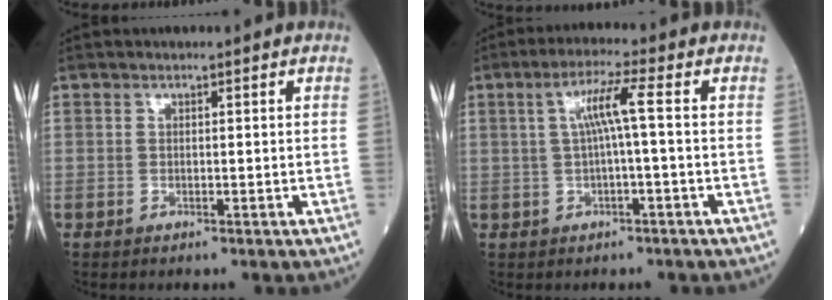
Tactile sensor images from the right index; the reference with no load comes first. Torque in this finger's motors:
{"motor_torque": [0.77, 0.14, 0.38, 0.11]}